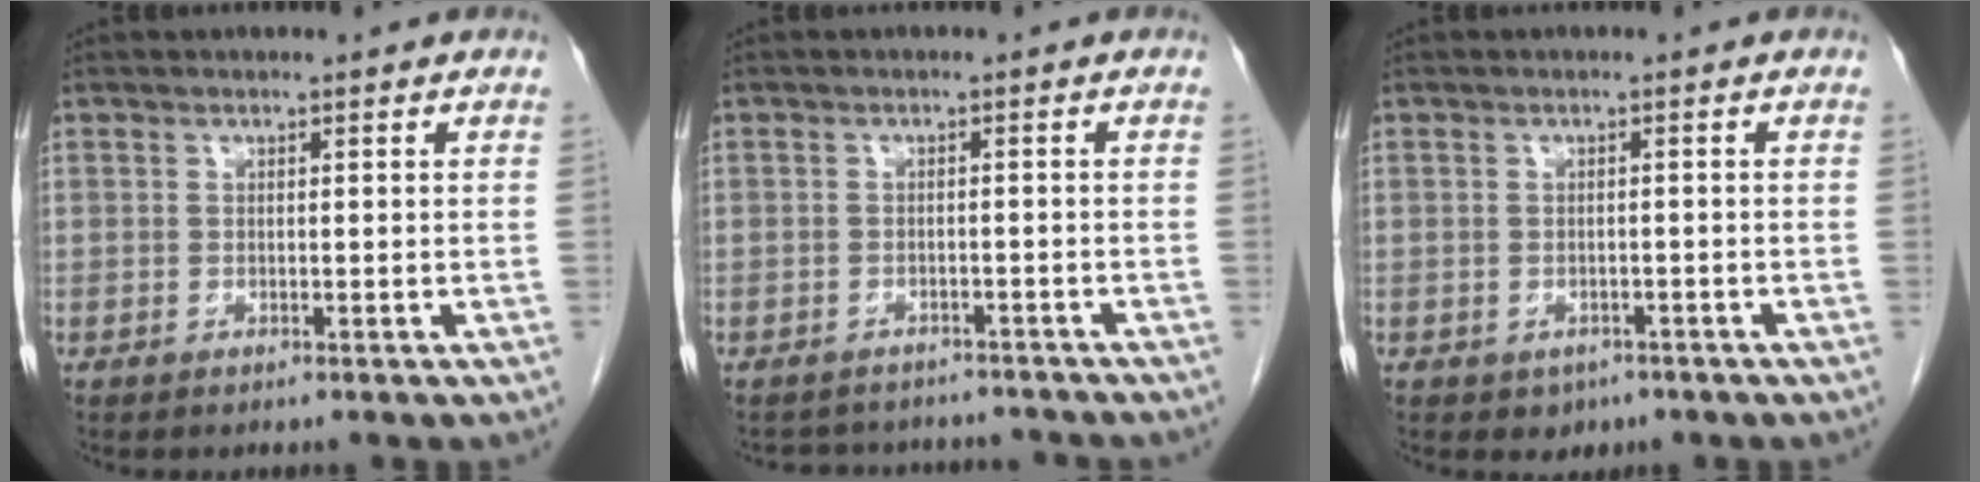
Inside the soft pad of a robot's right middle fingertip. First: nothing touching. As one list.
[{"total": 8.3, "force": [-7.7, 2.7, 1.3], "torque": [-0.019, 0.015, -0.089]}, {"total": 2.5, "force": [-1.4, 1.9, 0.8], "torque": [-0.009, 0.004, -0.010]}]